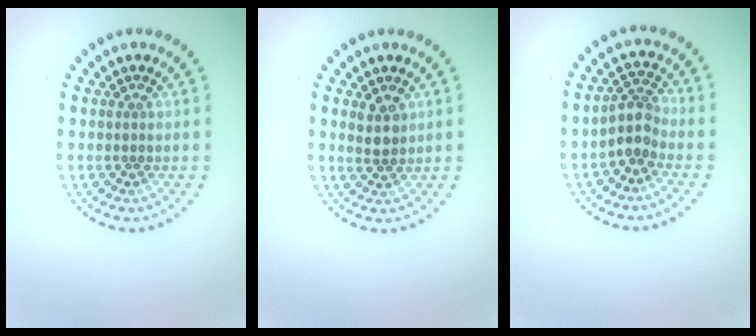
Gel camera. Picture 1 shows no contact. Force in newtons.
{"total": 1.9, "press": 1.7, "slide": 0.9}
{"total": 2.5, "press": 2.0, "slide": 1.4}